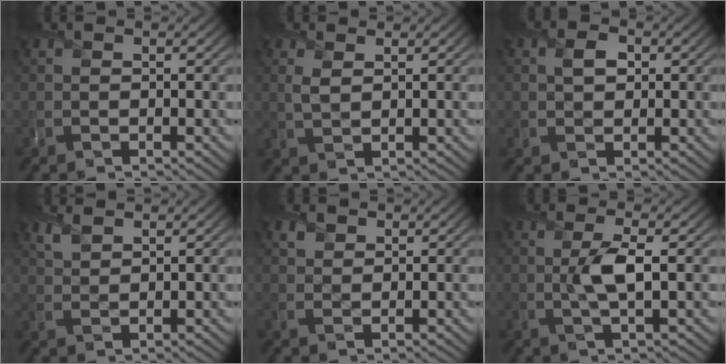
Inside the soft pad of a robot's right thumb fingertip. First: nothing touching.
{"total": 1.9, "force": [1.0, 0.9, 1.3], "torque": [-0.037, -0.001, 0.022]}
{"total": 2.3, "force": [0.5, 1.7, 1.5], "torque": [-0.032, 0.001, 0.006]}
{"total": 2.0, "force": [1.7, 0.7, 0.8], "torque": [-0.024, 0.000, 0.041]}
{"total": 1.4, "force": [1.0, 1.0, 0.1], "torque": [-0.005, -0.002, 0.023]}
{"total": 4.1, "force": [0.2, 0.9, 4.0], "torque": [-0.083, 0.004, 0.001]}